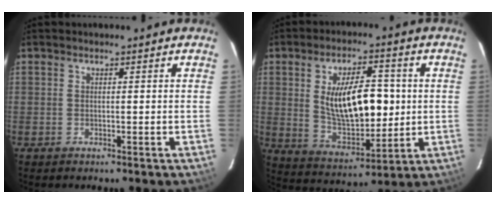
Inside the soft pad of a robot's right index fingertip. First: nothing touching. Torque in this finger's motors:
{"motor_torque": [0.89, 0.39, 0.63, 0.21]}